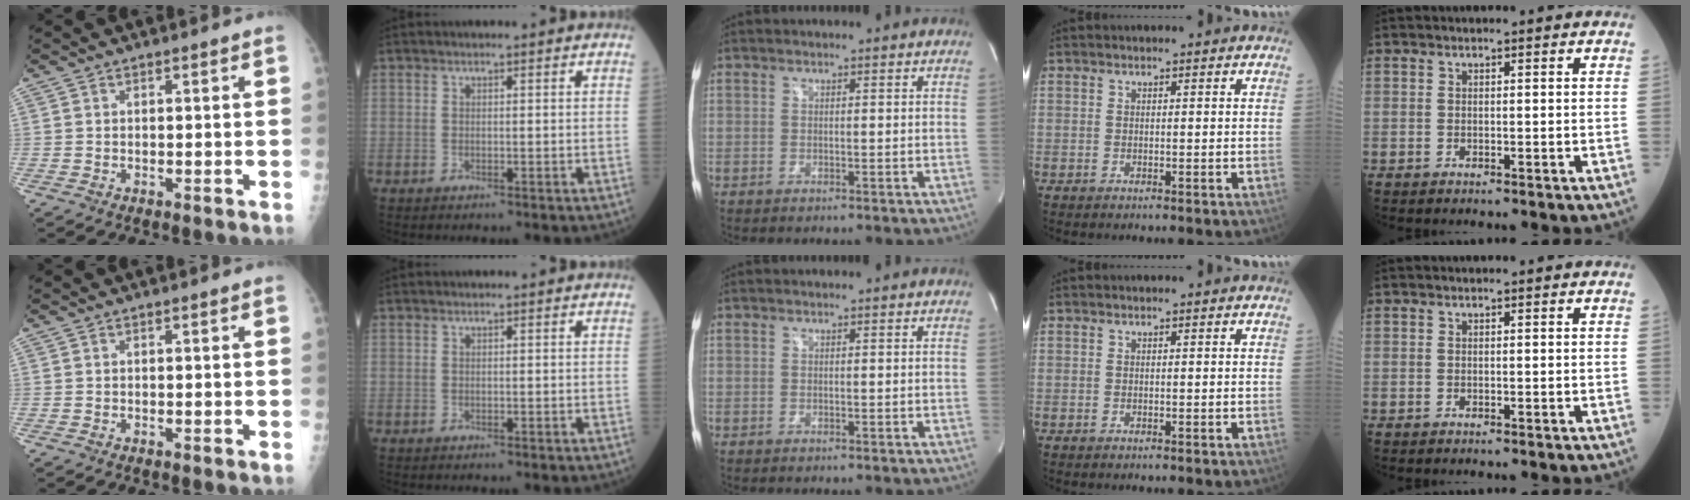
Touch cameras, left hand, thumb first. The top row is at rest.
{}